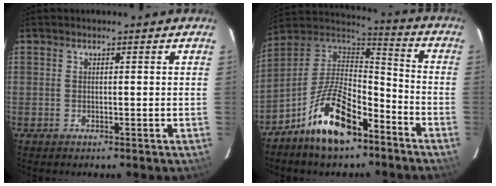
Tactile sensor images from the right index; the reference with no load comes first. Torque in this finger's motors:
{"motor_torque": [0.61, -0.62, 0.87, 0.21]}